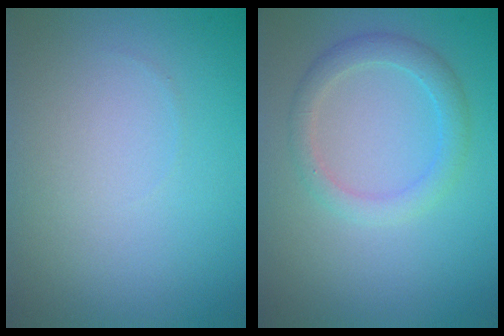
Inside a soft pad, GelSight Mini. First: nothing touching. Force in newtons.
{"total": 2.5, "press": 2.5, "slide": 0.0}